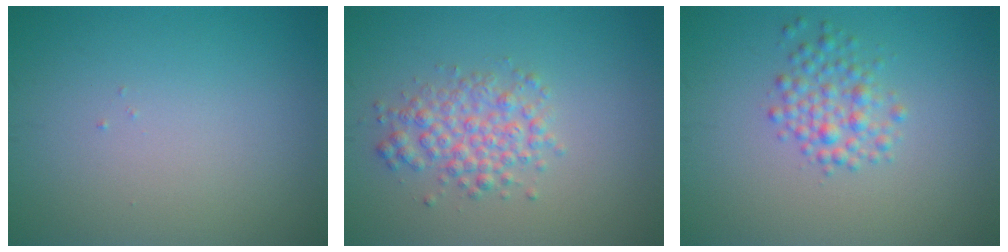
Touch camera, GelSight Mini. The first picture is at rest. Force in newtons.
{"total": 3.2, "press": 3.2, "slide": 0.1}
{"total": 2.6, "press": 2.6, "slide": 0.0}